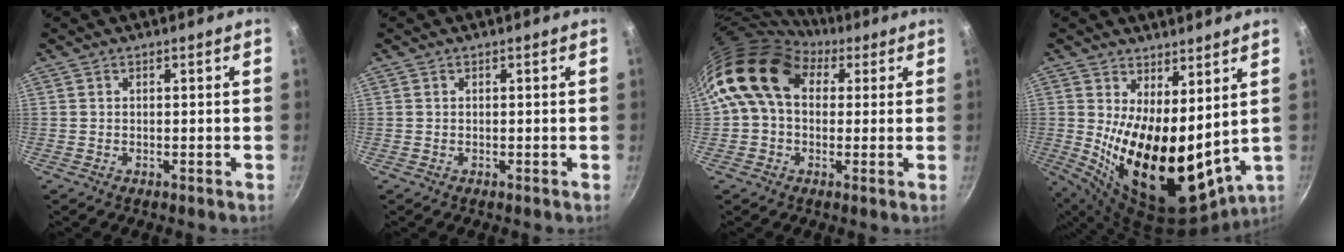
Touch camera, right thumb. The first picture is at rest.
{"total": 0.0}
{"total": 14.0, "force": [3.8, 10.0, 9.0], "torque": [-0.135, 0.014, 0.046]}
{"total": 17.9, "force": [3.7, 8.5, 15.3], "torque": [-0.221, -0.058, 0.081]}